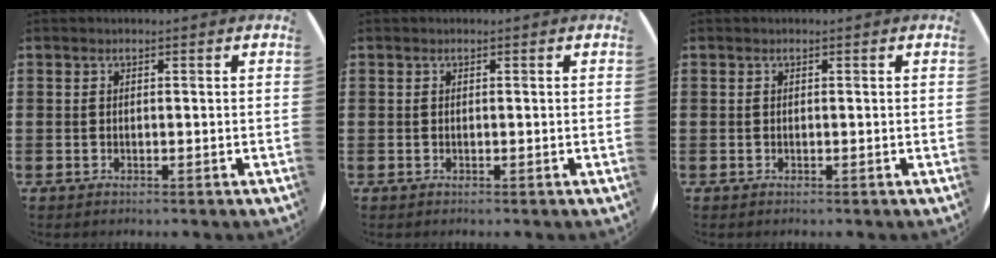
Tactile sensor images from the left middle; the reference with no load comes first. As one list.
[{"total": 0.0}, {"total": 0.0}]